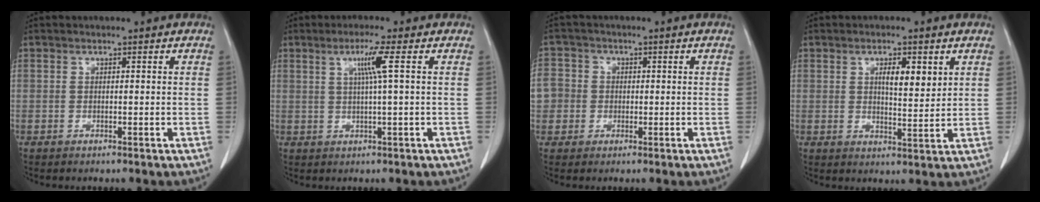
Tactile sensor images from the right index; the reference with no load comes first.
{"total": 4.2, "force": [1.2, -1.0, 3.9], "torque": [-0.077, 0.000, 0.025]}
{"total": 5.7, "force": [-0.4, 5.6, 1.2], "torque": [-0.034, 0.022, -0.007]}
{"total": 4.9, "force": [2.0, 1.4, 4.2], "torque": [-0.070, -0.003, 0.034]}